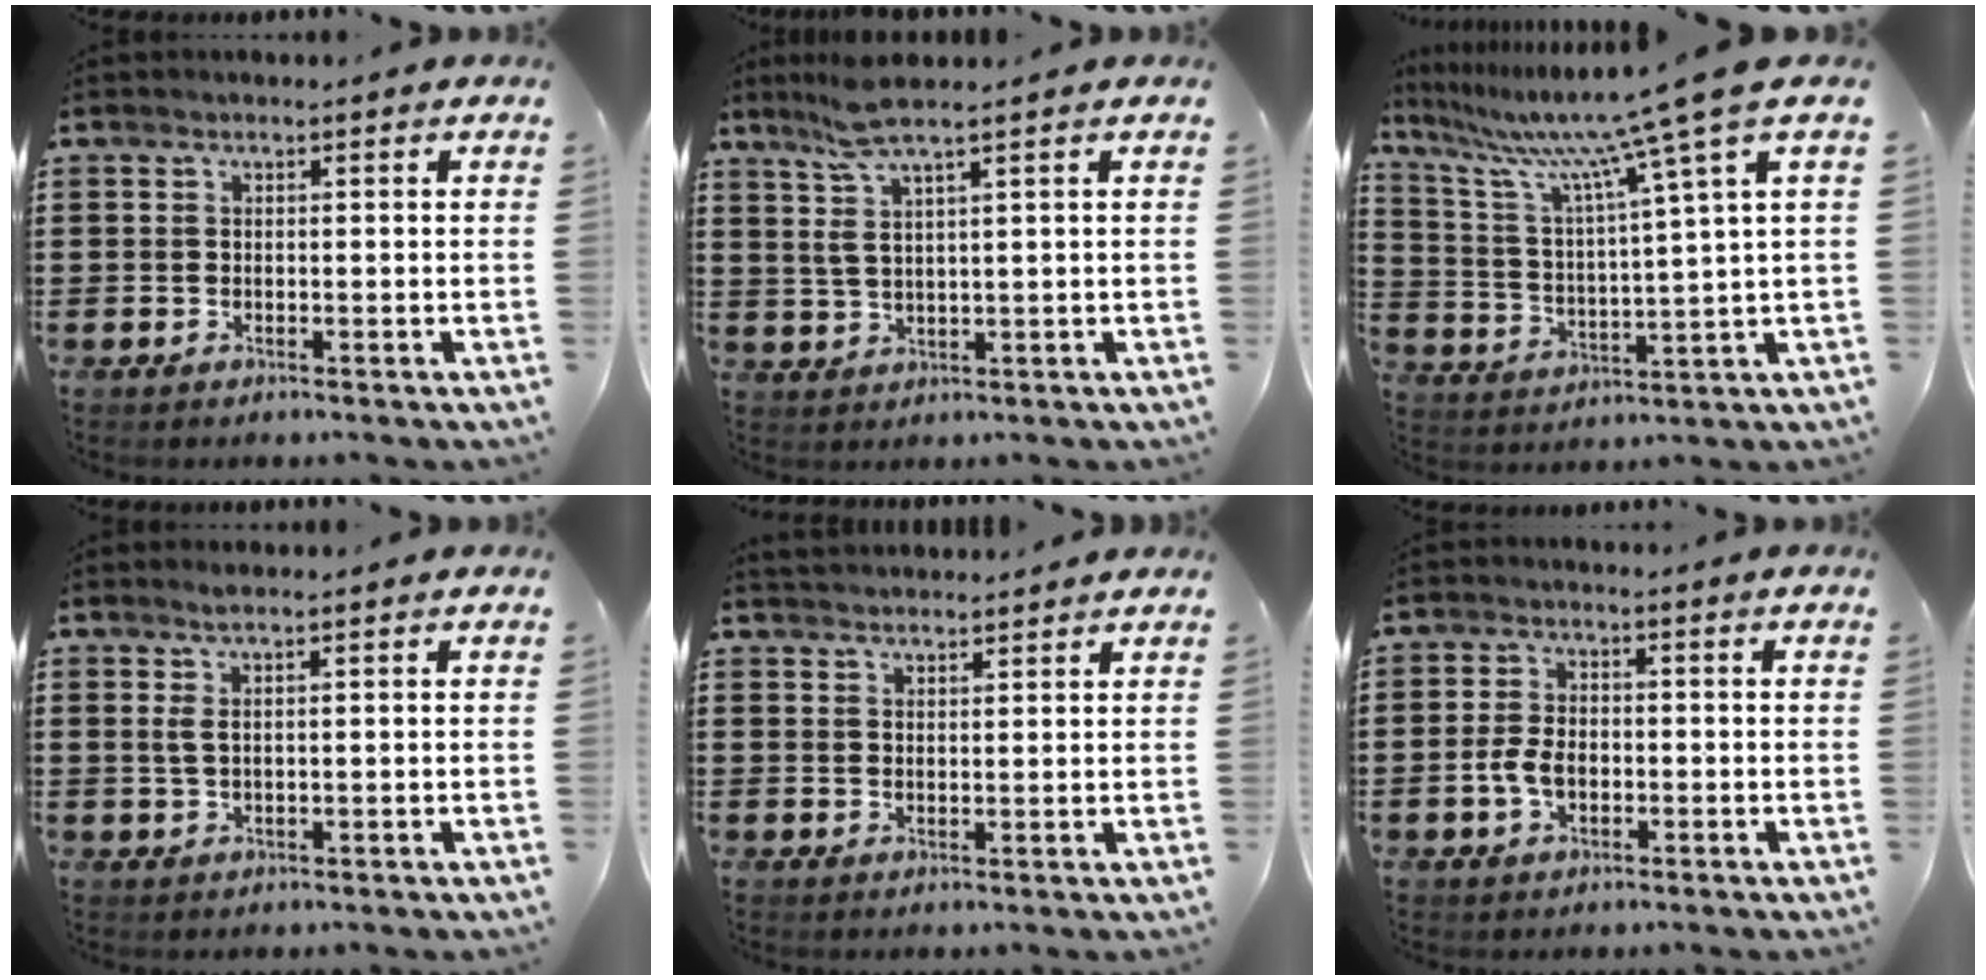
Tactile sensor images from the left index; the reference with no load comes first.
{"total": 5.4, "force": [3.2, 0.1, 4.3], "torque": [-0.109, -0.005, 0.051]}
{"total": 11.3, "force": [8.9, -1.1, 7.0], "torque": [-0.172, -0.053, 0.137]}
{"total": 2.3, "force": [0.9, 0.4, 2.1], "torque": [-0.042, 0.000, 0.016]}
{"total": 2.3, "force": [2.3, 0.1, 0.0], "torque": [-0.005, -0.002, 0.046]}
{"total": 4.3, "force": [-0.9, 2.6, 3.3], "torque": [-0.082, -0.002, -0.022]}